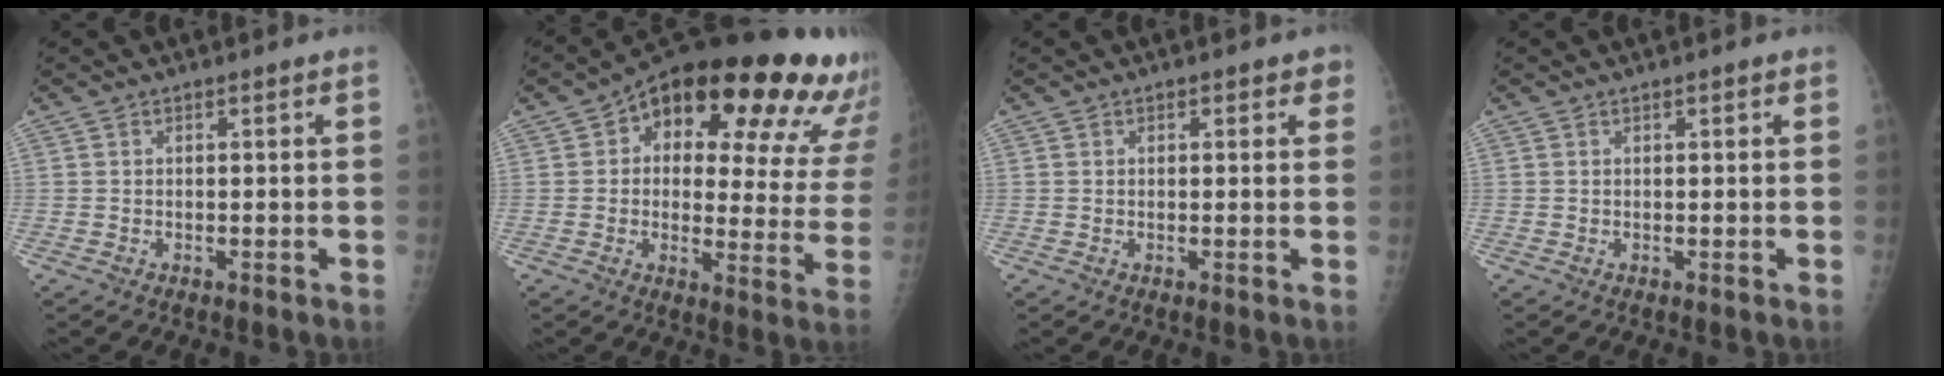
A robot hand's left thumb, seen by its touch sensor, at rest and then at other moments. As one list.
[{"total": 26.7, "force": [14.0, 10.4, 20.1], "torque": [-0.229, -0.021, 0.174]}, {"total": 2.4, "force": [1.2, 1.4, 1.6], "torque": [0.000, -0.001, 0.012]}, {"total": 0.7, "force": [0.4, 0.2, 0.5], "torque": [-0.008, 0.000, 0.005]}]